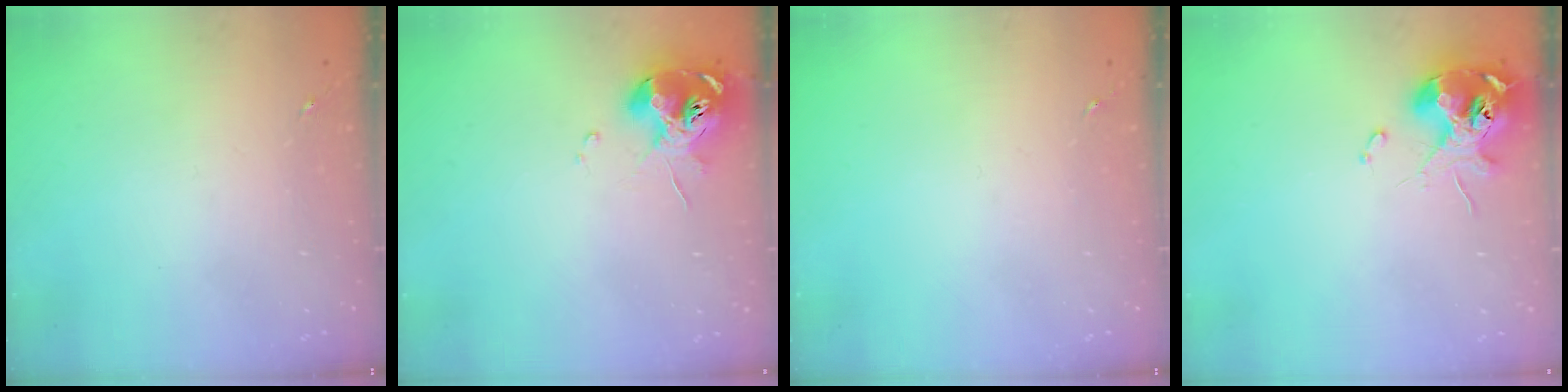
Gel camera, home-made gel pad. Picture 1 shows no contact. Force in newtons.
{"total": 10.5, "press": 10.4, "slide": 1.3}
{"total": 0.0}
{"total": 11.1, "press": 11.0, "slide": 1.6}